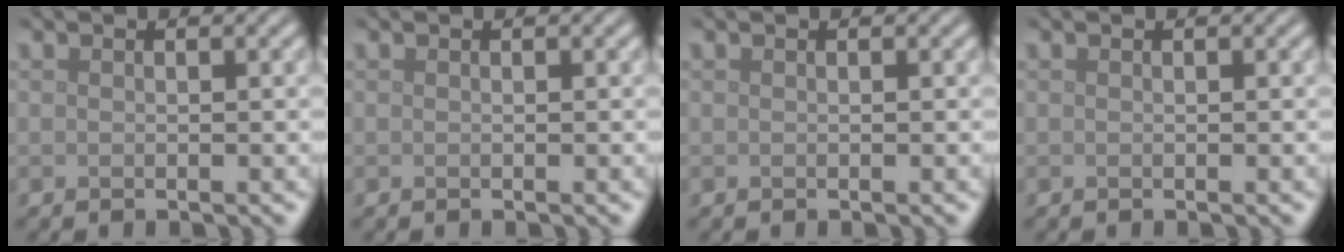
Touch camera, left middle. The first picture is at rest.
{"total": 0.0}
{"total": 0.0}
{"total": 0.0}